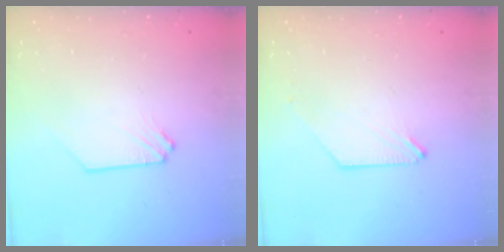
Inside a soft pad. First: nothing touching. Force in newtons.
{"total": 0.7, "press": 0.7, "slide": 0.1}